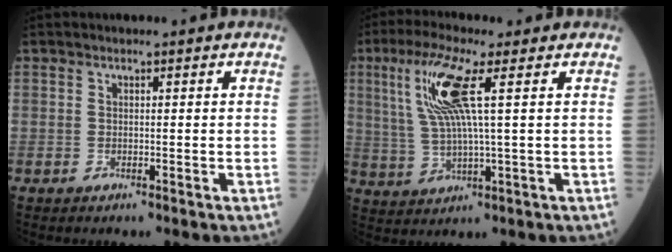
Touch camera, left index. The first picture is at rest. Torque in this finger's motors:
{"motor_torque": [1.46, -0.68, 0.71, 0.10]}